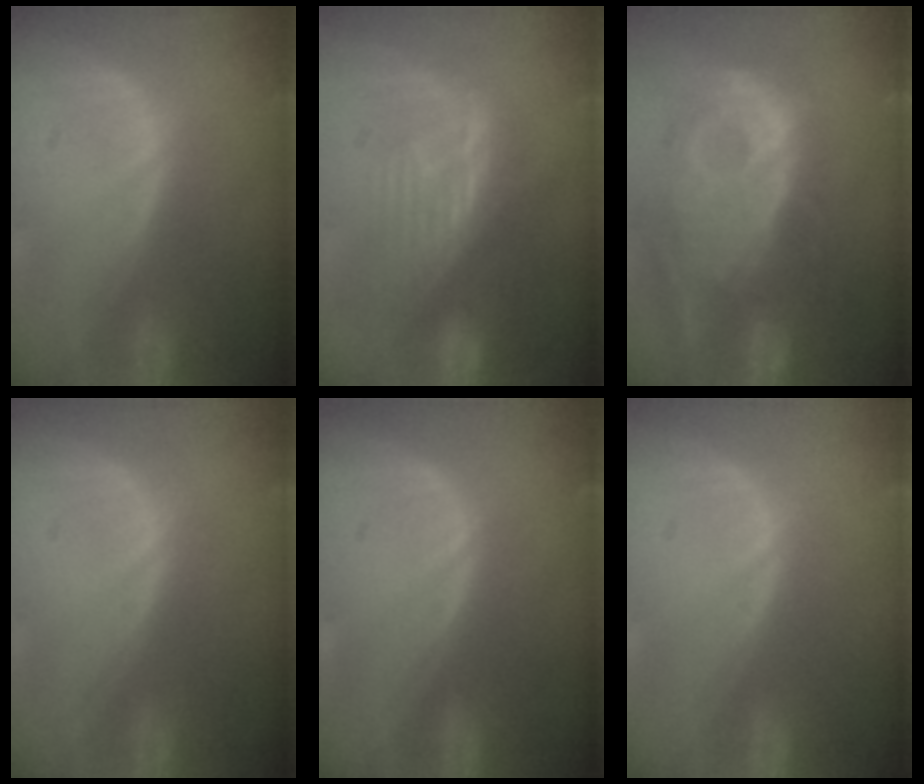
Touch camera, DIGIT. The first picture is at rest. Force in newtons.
{"total": 9.0, "press": 8.5, "slide": 3.0}
{"total": 12.7, "press": 11.1, "slide": 6.2}
{"total": 0.0}
{"total": 0.0}
{"total": 0.0}